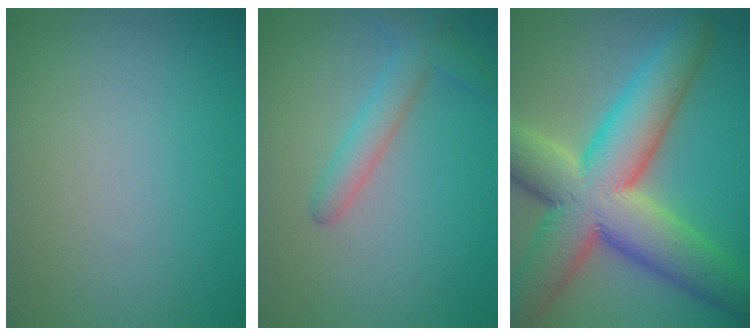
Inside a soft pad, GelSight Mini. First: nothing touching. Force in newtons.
{"total": 2.8, "press": 2.7, "slide": 0.2}
{"total": 13.9, "press": 13.8, "slide": 0.8}